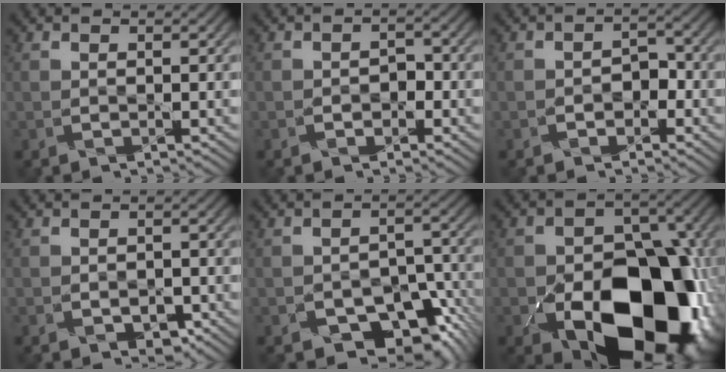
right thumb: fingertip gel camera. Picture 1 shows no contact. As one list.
[{"total": 1.8, "force": [-0.9, 1.4, 0.7], "torque": [0.003, 0.001, -0.016]}, {"total": 2.4, "force": [-1.4, 1.7, 1.0], "torque": [0.001, 0.006, -0.024]}, {"total": 2.0, "force": [-1.1, 1.4, 0.9], "torque": [-0.016, -0.008, -0.016]}, {"total": 10.5, "force": [-6.7, 6.1, 5.3], "torque": [-0.065, -0.006, -0.095]}, {"total": 19.3, "force": [-7.9, 12.5, 12.5], "torque": [-0.166, -0.016, -0.112]}]